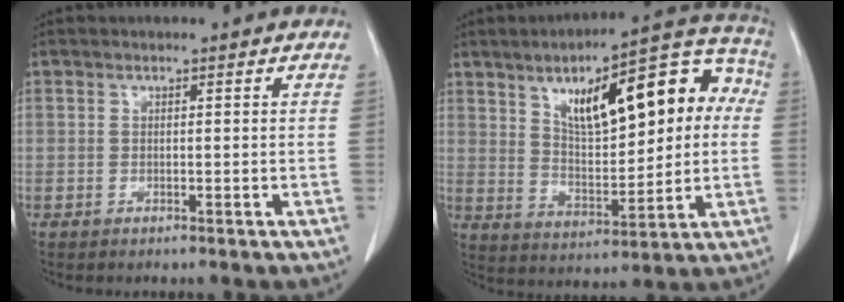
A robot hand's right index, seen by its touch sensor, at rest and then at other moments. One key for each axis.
{"total": 19.5, "fx": 5.2, "fy": 6.7, "fz": 17.6, "tx": -0.247, "ty": 0.042, "tz": 0.081}